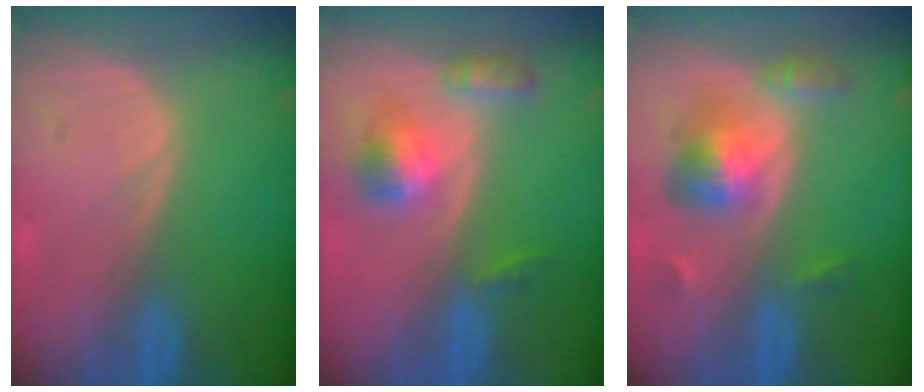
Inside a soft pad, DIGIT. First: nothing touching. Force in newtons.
{"total": 5.6, "press": 5.1, "slide": 2.4}
{"total": 6.3, "press": 5.7, "slide": 2.6}